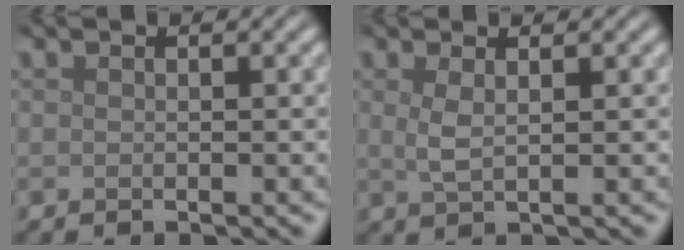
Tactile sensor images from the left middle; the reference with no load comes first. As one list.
[{"total": 1.8, "force": [0.6, 0.6, 1.6], "torque": [-0.030, -0.001, 0.012]}]